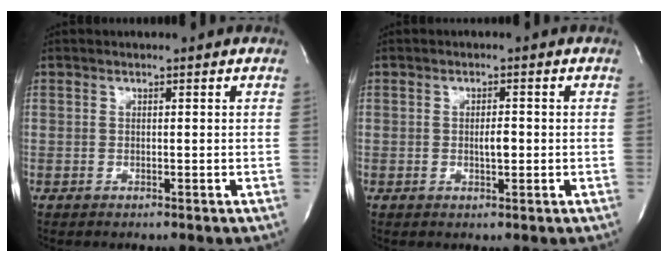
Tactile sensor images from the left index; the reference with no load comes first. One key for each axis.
{"total": 2.0, "fx": -0.3, "fy": 0.6, "fz": 1.9, "tx": -0.039, "ty": -0.002, "tz": -0.004}